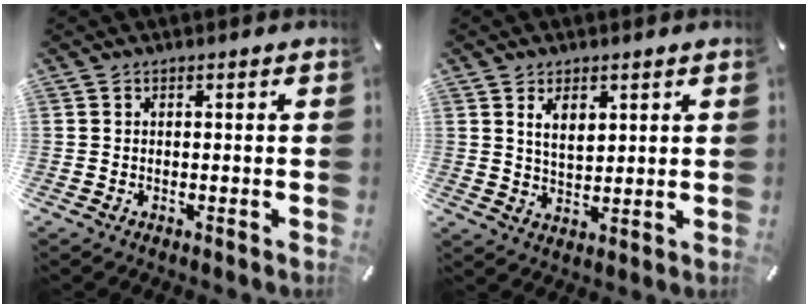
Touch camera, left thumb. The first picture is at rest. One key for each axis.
{"total": 5.2, "fx": 2.6, "fy": 3.0, "fz": 3.4, "tx": -0.059, "ty": -0.004, "tz": 0.044}